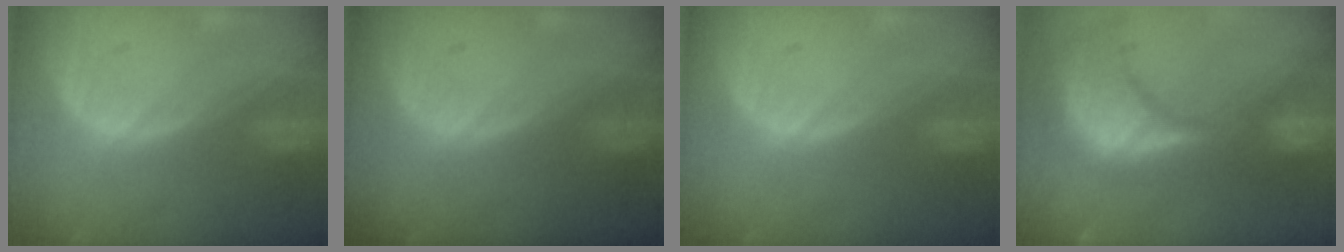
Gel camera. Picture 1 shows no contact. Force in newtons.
{"total": 0.0}
{"total": 0.0}
{"total": 15.3, "press": 12.2, "slide": 9.3}